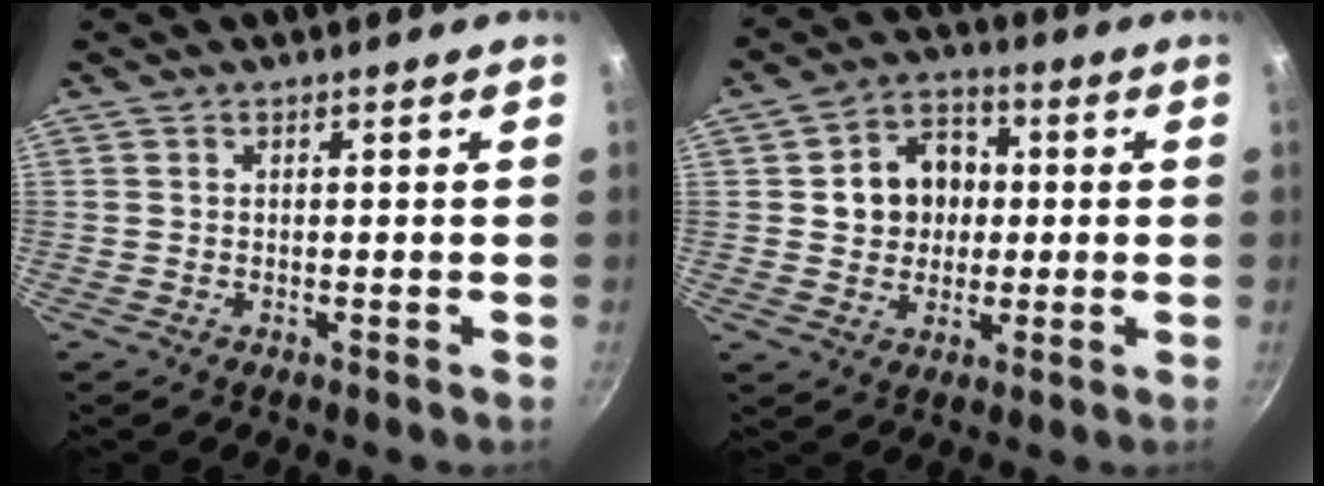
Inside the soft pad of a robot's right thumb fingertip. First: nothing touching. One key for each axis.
{"total": 10.3, "fx": 1.0, "fy": 8.8, "fz": 5.3, "tx": -0.048, "ty": 0.013, "tz": 0.009}